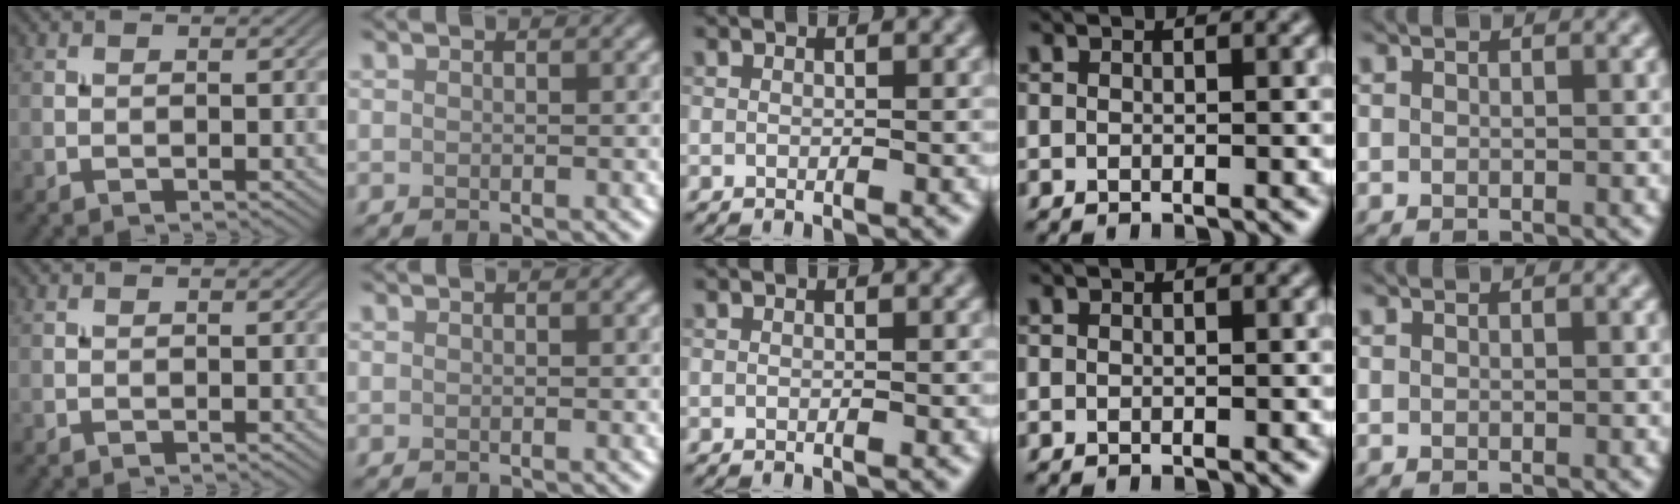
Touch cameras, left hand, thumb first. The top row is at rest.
{}